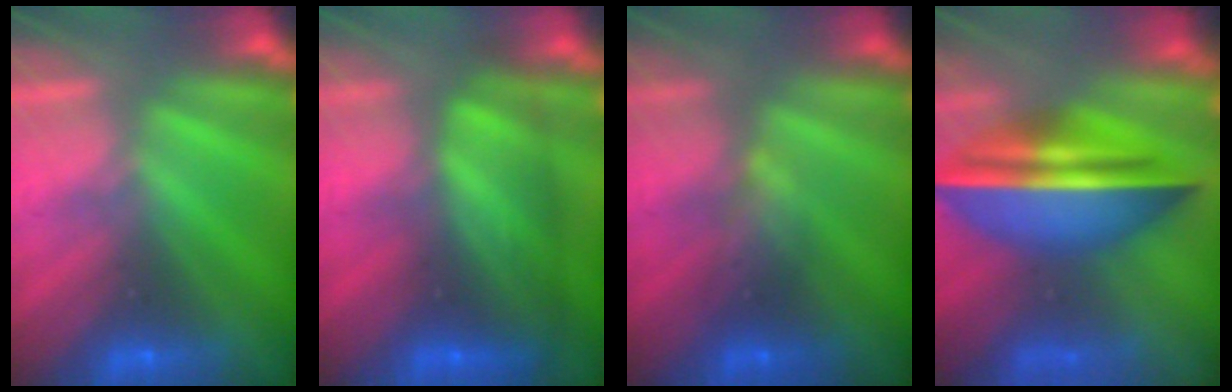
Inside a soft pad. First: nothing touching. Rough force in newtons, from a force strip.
{"total": 6.6}
{"total": 2.3}
{"total": 7.3}